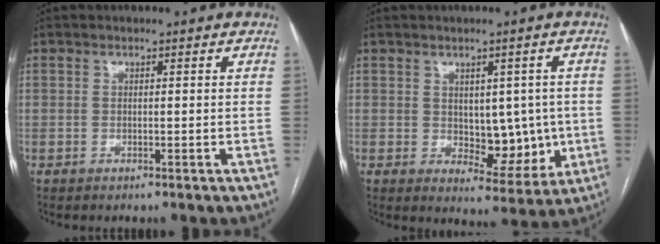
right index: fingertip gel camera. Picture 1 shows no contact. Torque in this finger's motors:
{"motor_torque": [0.03, 0.05, 0.06, 0.02]}